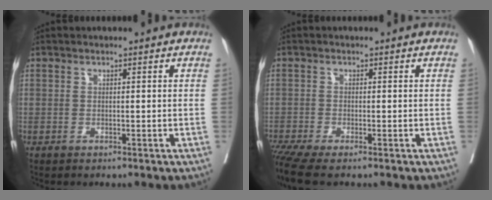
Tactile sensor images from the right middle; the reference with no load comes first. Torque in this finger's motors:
{"motor_torque": [1.07, -1.06, 0.57, 0.18]}